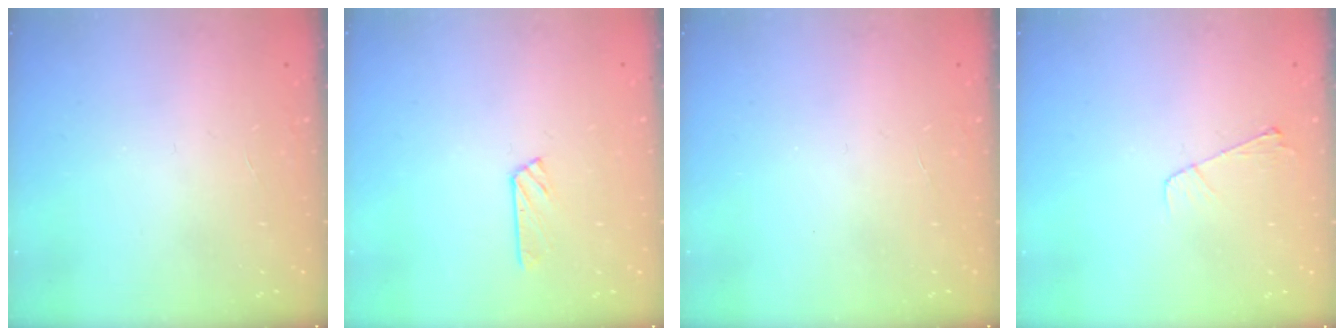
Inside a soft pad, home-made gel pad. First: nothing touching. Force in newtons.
{"total": 2.9, "press": 2.8, "slide": 0.3}
{"total": 0.0}
{"total": 4.7, "press": 4.7, "slide": 0.6}